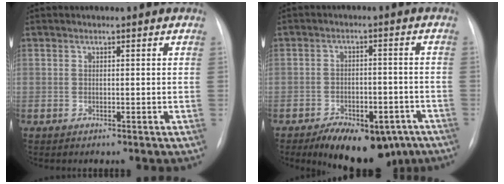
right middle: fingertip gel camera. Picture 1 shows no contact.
{"total": 13.6, "force": [-9.4, 6.6, 7.3], "torque": [-0.096, 0.012, -0.131]}